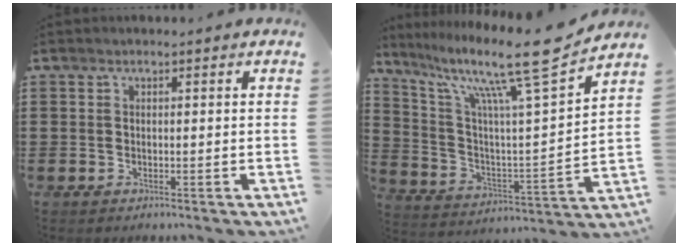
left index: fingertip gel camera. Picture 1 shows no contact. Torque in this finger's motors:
{"motor_torque": [2.14, 0.00, 0.33, 0.21]}